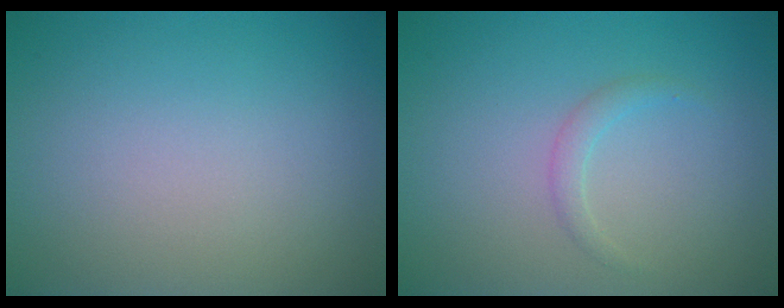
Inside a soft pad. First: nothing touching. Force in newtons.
{"total": 1.1, "press": 1.1, "slide": 0.2}